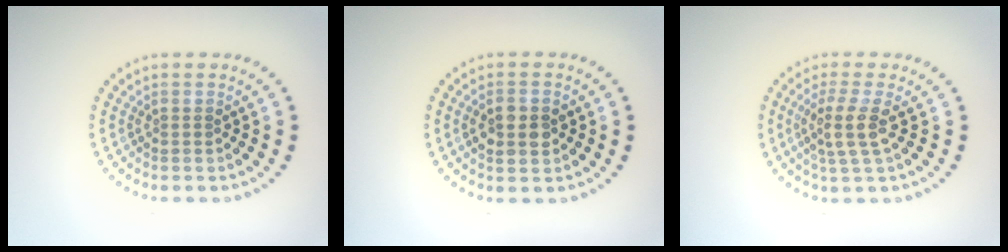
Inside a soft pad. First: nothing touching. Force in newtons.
{"total": 2.9, "press": 2.9, "slide": 0.1}
{"total": 2.9, "press": 2.4, "slide": 1.7}